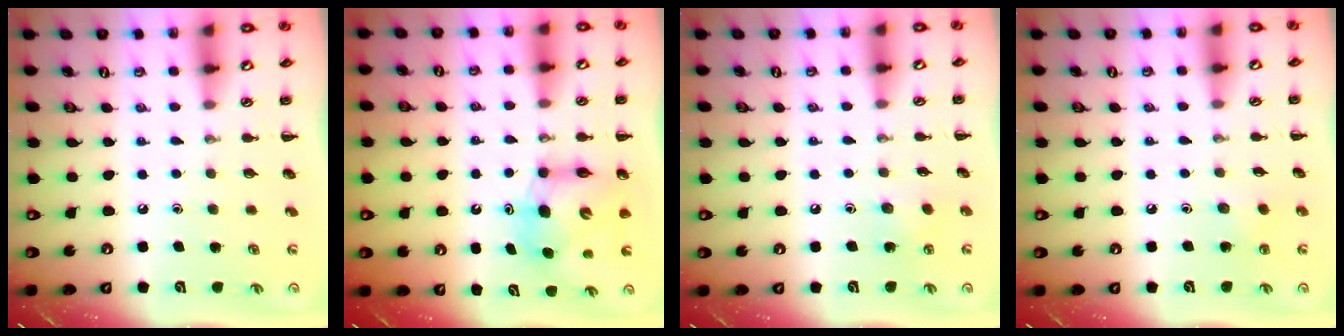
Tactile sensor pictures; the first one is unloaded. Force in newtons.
{"total": 8.9, "press": 8.7, "slide": 1.9}
{"total": 6.0, "press": 5.9, "slide": 1.1}
{"total": 3.8, "press": 3.6, "slide": 1.0}